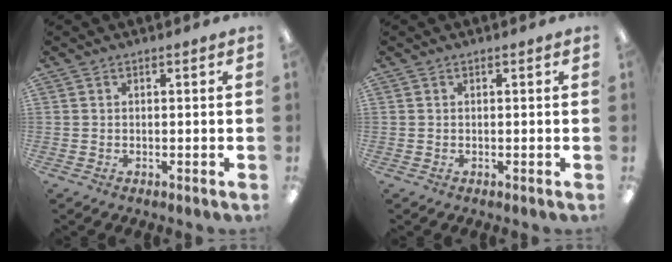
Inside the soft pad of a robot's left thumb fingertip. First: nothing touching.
{"total": 0.0}